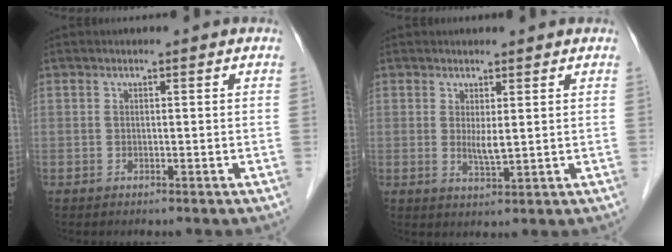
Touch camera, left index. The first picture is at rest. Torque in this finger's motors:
{"motor_torque": [0.26, 0.16, 0.09, 0.07]}